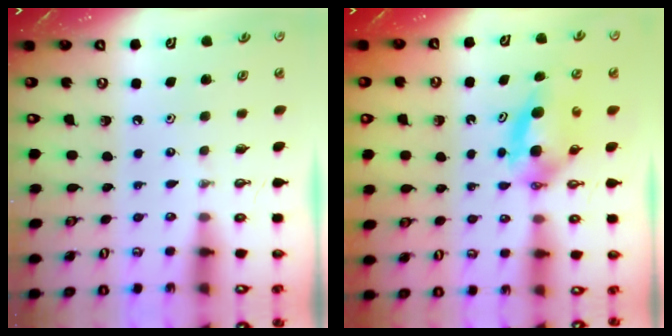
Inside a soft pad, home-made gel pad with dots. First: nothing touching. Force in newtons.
{"total": 5.6, "press": 5.4, "slide": 1.2}